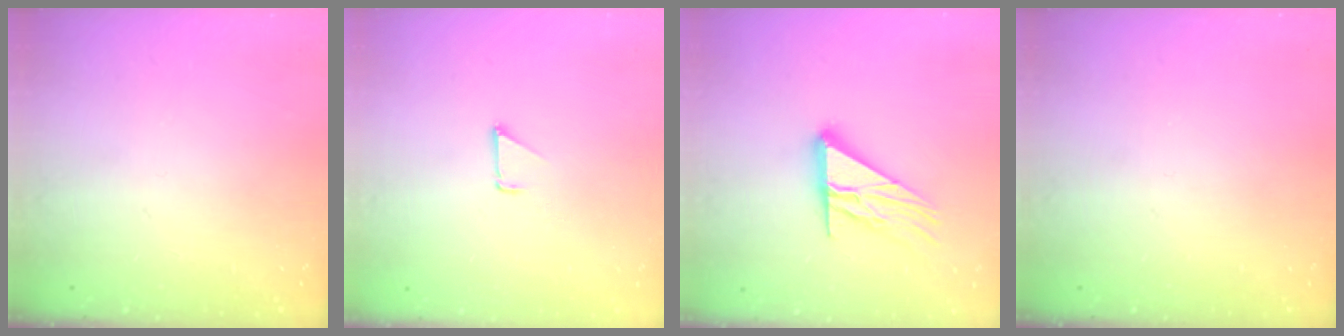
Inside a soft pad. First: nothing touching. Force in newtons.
{"total": 0.9, "press": 0.9, "slide": 0.1}
{"total": 13.6, "press": 13.5, "slide": 1.3}
{"total": 0.0}